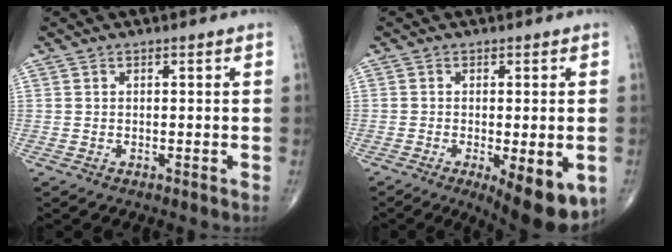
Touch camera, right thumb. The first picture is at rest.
{"total": 11.9, "force": [-4.8, 4.1, 10.1], "torque": [-0.121, -0.012, -0.060]}